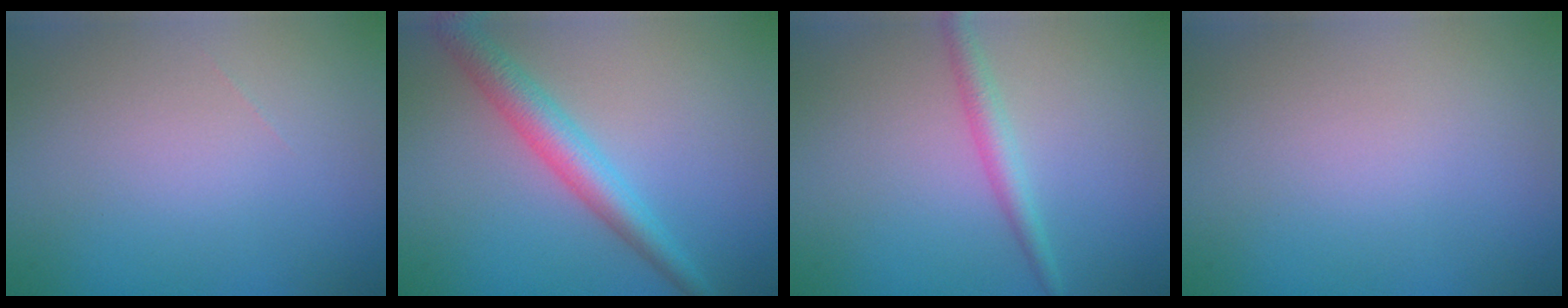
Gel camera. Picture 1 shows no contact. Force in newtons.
{"total": 4.1, "press": 4.1, "slide": 0.0}
{"total": 2.1, "press": 2.1, "slide": 0.1}
{"total": 0.0}